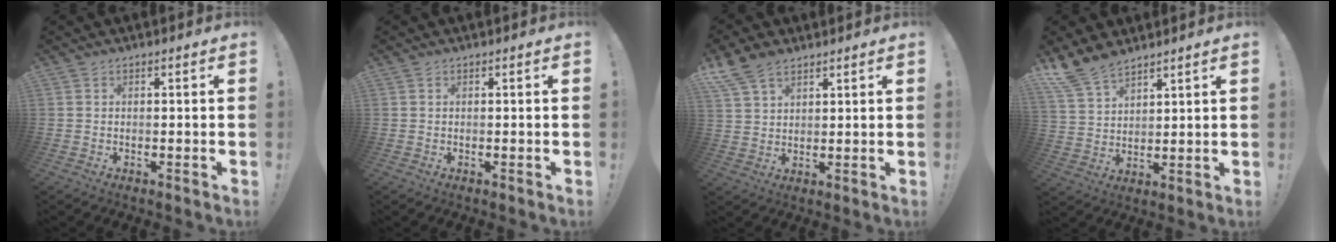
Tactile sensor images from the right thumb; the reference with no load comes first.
{"total": 0.0}
{"total": 8.5, "force": [6.2, 4.7, 3.5], "torque": [-0.068, -0.025, 0.124]}
{"total": 10.0, "force": [8.3, 4.6, 3.2], "torque": [-0.077, -0.045, 0.166]}